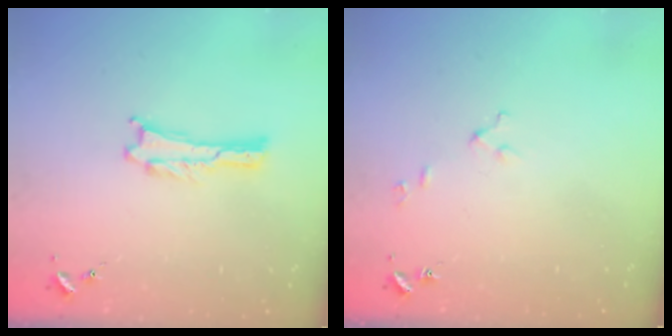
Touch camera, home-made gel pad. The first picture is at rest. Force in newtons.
{"total": 2.6, "press": 2.6, "slide": 0.3}